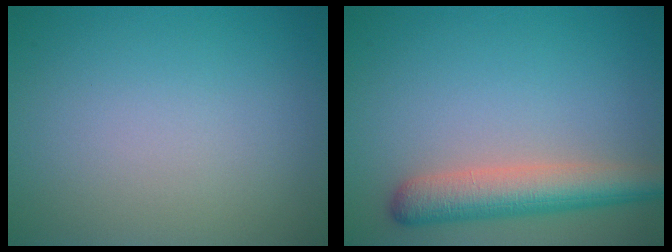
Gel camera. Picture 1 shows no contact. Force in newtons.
{"total": 5.1, "press": 5.1, "slide": 0.3}